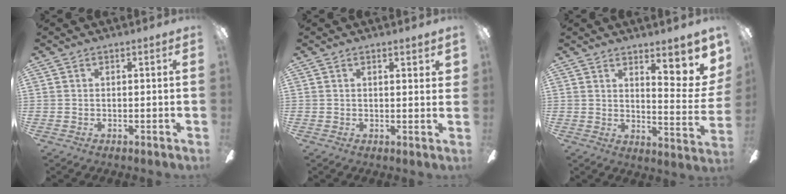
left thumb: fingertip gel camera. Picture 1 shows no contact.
{"total": 2.1, "force": [1.1, 0.6, 1.6], "torque": [-0.018, -0.005, 0.016]}
{"total": 11.7, "force": [7.2, 3.7, 8.4], "torque": [-0.101, -0.058, 0.120]}